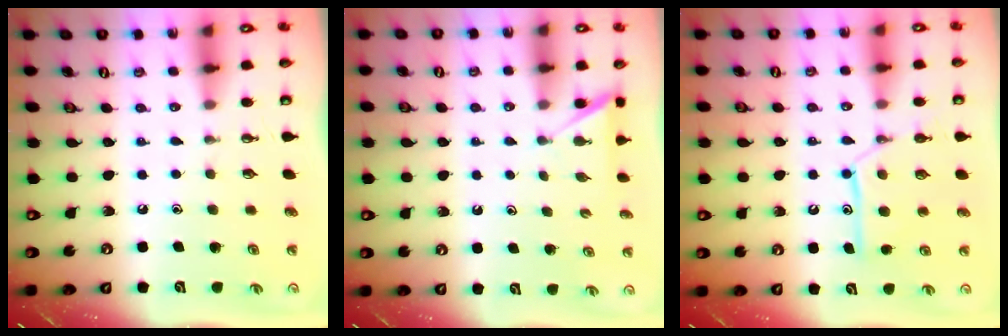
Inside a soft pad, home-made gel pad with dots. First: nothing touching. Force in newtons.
{"total": 2.7, "press": 2.7, "slide": 0.2}
{"total": 13.5, "press": 13.5, "slide": 1.0}